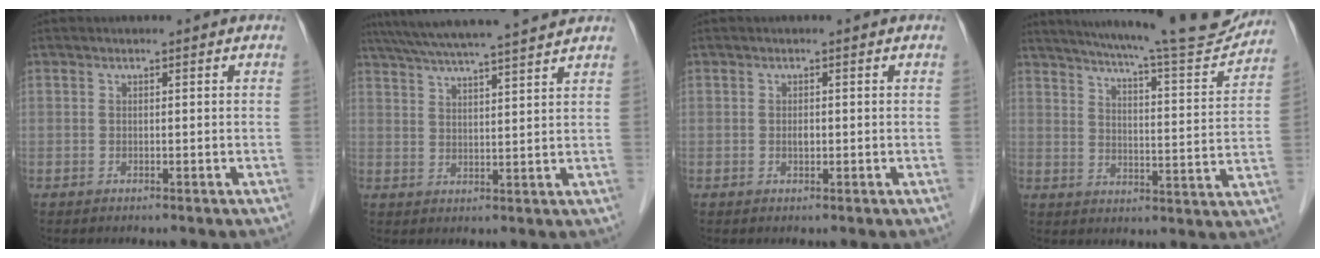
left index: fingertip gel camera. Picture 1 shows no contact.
{"total": 15.8, "force": [14.1, -0.5, 7.1], "torque": [-0.130, 0.020, 0.204]}
{"total": 0.8, "force": [-0.1, 0.4, 0.7], "torque": [-0.013, -0.001, -0.001]}
{"total": 19.8, "force": [18.1, 0.9, 7.8], "torque": [-0.122, -0.039, 0.239]}